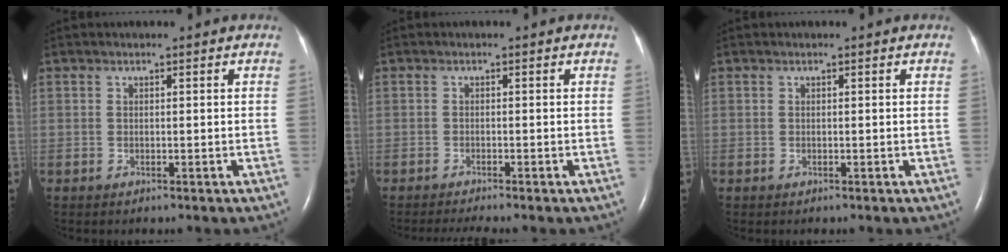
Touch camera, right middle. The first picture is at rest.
{"total": 2.9, "force": [-2.5, -0.6, 1.3], "torque": [-0.021, -0.007, -0.042]}
{"total": 0.0}